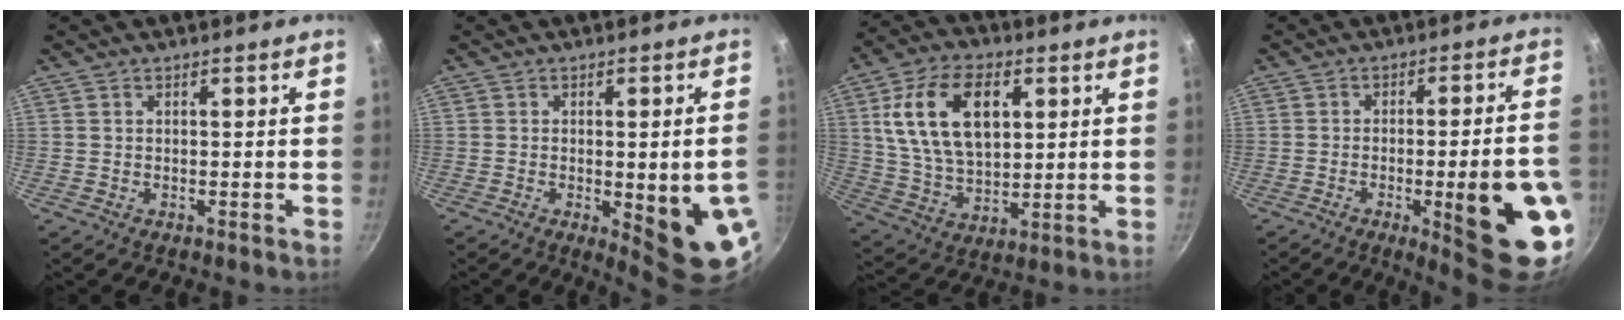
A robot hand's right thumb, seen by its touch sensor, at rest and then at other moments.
{"total": 12.5, "force": [-2.8, 3.3, 11.7], "torque": [-0.125, -0.001, -0.024]}
{"total": 17.4, "force": [4.9, 10.5, 13.1], "torque": [-0.219, -0.006, 0.093]}
{"total": 18.2, "force": [-5.3, 3.6, 17.0], "torque": [-0.203, 0.023, -0.061]}